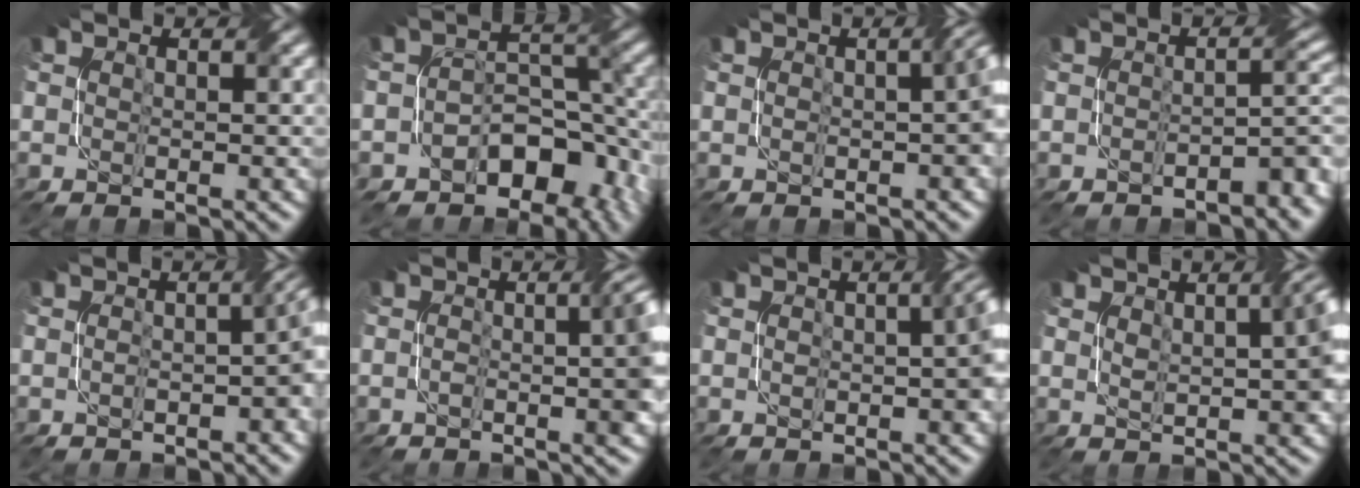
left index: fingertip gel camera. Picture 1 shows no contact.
{"total": 7.5, "force": [-3.9, 4.5, 4.6], "torque": [-0.044, -0.001, -0.064]}
{"total": 3.1, "force": [-0.2, 0.6, 3.0], "torque": [-0.045, 0.008, -0.004]}
{"total": 3.4, "force": [-2.1, 1.0, 2.5], "torque": [-0.038, 0.005, -0.031]}
{"total": 4.3, "force": [-0.7, 1.3, 4.0], "torque": [-0.059, 0.004, -0.008]}
{"total": 5.3, "force": [-0.3, 1.6, 5.0], "torque": [-0.052, 0.010, -0.007]}
{"total": 3.3, "force": [0.0, 0.8, 3.2], "torque": [-0.047, 0.008, 0.001]}
{"total": 5.4, "force": [1.6, 1.7, 4.9], "torque": [-0.053, 0.015, 0.021]}